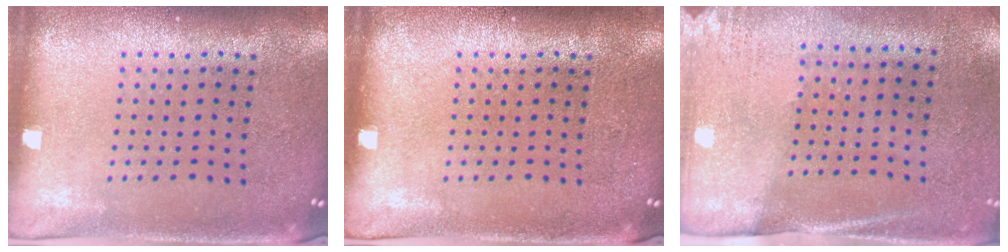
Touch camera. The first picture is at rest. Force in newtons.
{"total": 0.0}
{"total": 2.6, "press": 2.3, "slide": 1.3}